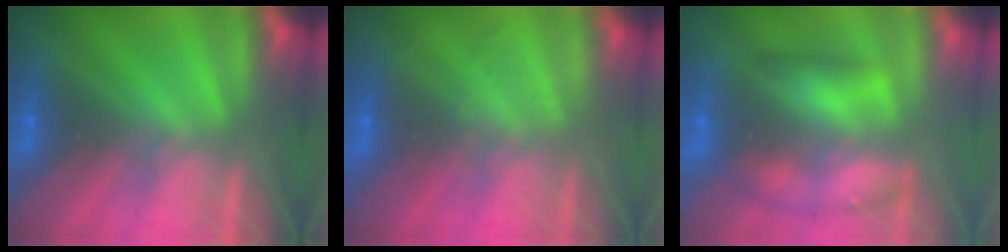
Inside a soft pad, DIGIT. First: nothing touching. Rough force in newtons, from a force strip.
{"total": 1.8}
{"total": 2.6}